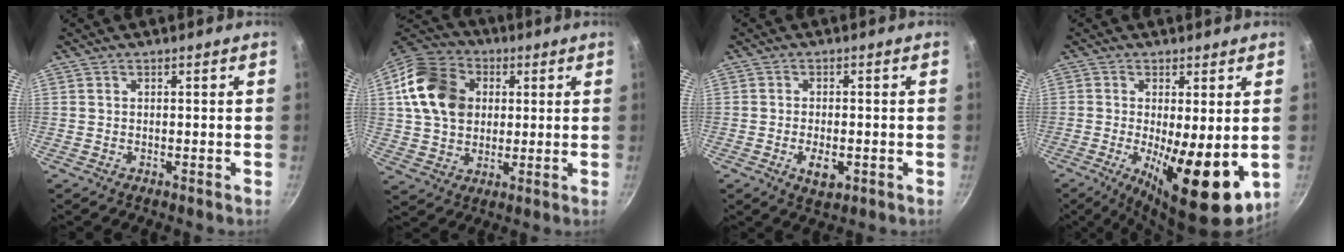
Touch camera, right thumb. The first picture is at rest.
{"total": 16.8, "force": [3.7, 13.0, 9.9], "torque": [-0.158, 0.009, 0.060]}
{"total": 4.9, "force": [-1.5, 2.5, 3.9], "torque": [-0.065, 0.002, -0.020]}
{"total": 14.2, "force": [-2.1, 4.5, 13.2], "torque": [-0.193, -0.017, -0.022]}